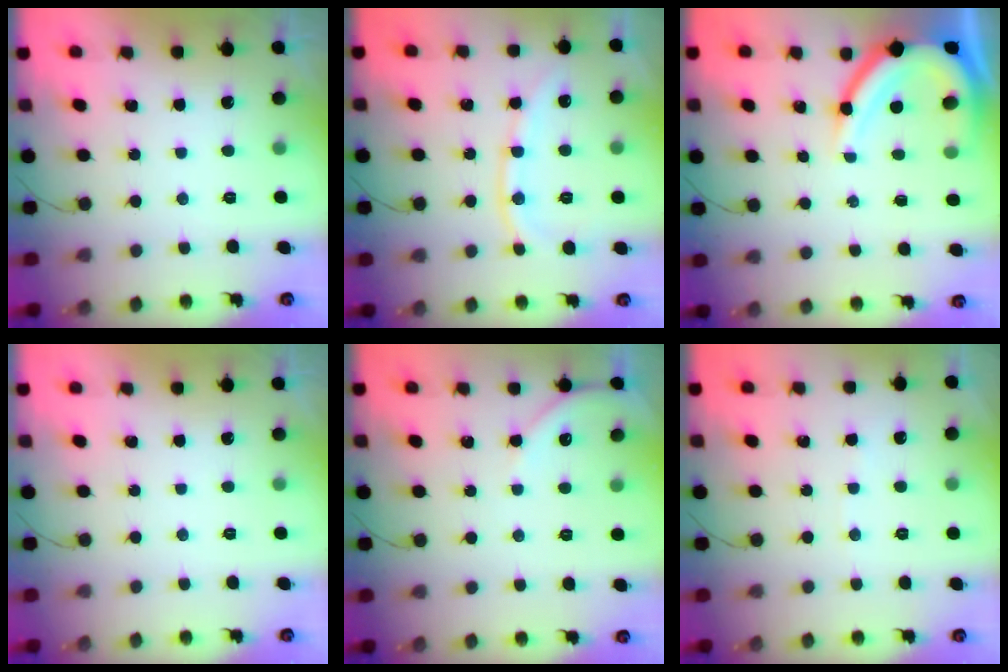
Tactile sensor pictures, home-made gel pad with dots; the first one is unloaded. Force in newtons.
{"total": 11.1, "press": 11.0, "slide": 1.5}
{"total": 12.5, "press": 12.4, "slide": 1.5}
{"total": 0.0}
{"total": 3.3, "press": 3.3, "slide": 0.5}
{"total": 3.1, "press": 3.0, "slide": 0.4}